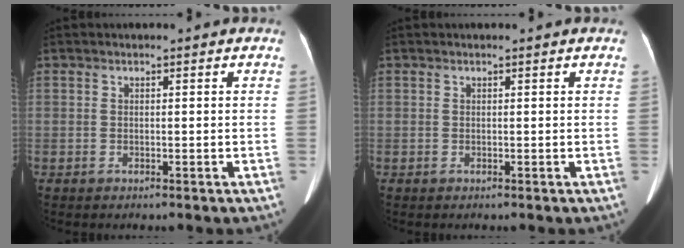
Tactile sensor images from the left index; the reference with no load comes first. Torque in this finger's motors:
{"motor_torque": [-0.21, -0.33, -0.08, -0.03]}